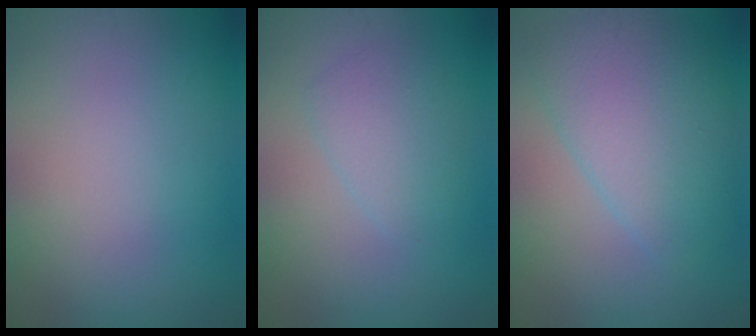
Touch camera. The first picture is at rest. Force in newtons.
{"total": 2.6, "press": 2.5, "slide": 0.1}
{"total": 5.8, "press": 5.8, "slide": 0.1}